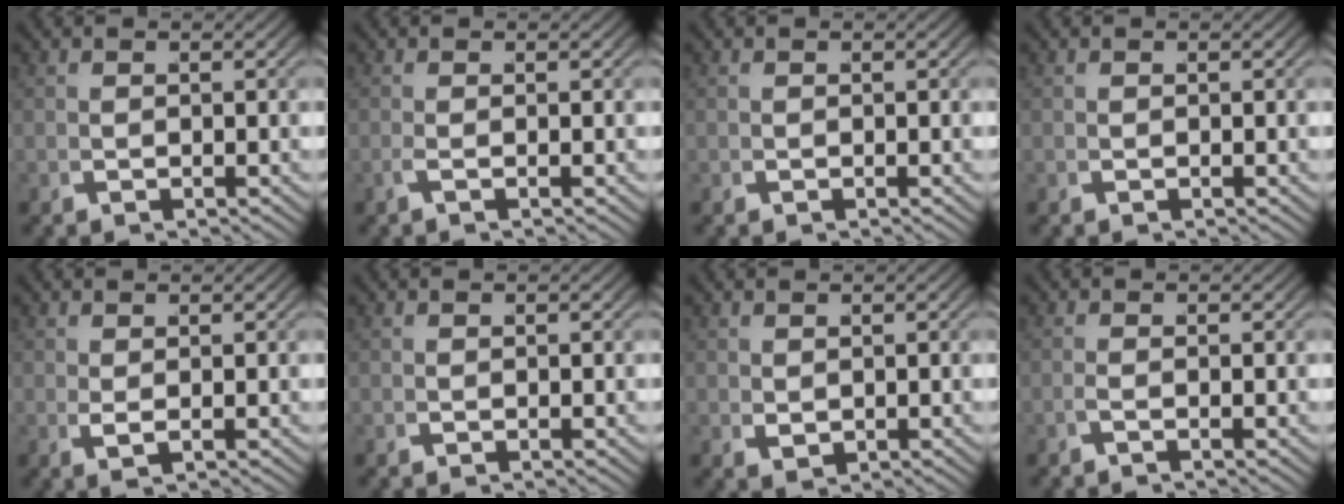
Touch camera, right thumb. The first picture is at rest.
{"total": 0.6, "force": [-0.3, -0.5, 0.2], "torque": [-0.001, 0.004, -0.008]}
{"total": 0.0}
{"total": 0.0}
{"total": 0.9, "force": [0.4, -0.1, 0.8], "torque": [-0.017, -0.001, 0.016]}
{"total": 0.0}
{"total": 1.5, "force": [0.3, 0.9, 1.1], "torque": [-0.020, -0.008, 0.018]}
{"total": 0.8, "force": [-0.5, -0.6, 0.0], "torque": [0.005, 0.005, -0.015]}